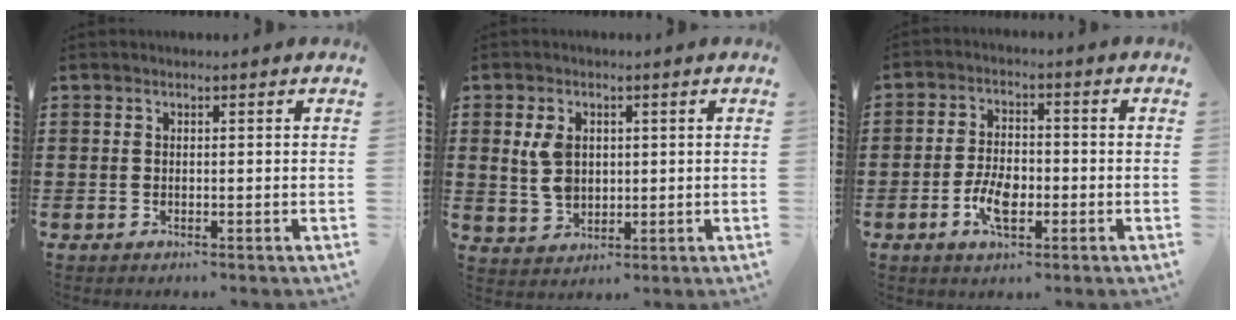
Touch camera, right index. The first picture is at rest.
{"total": 5.3, "force": [1.1, 3.7, 3.6], "torque": [-0.095, 0.006, 0.015]}
{"total": 5.8, "force": [-1.9, 3.0, 4.6], "torque": [-0.099, 0.003, -0.036]}